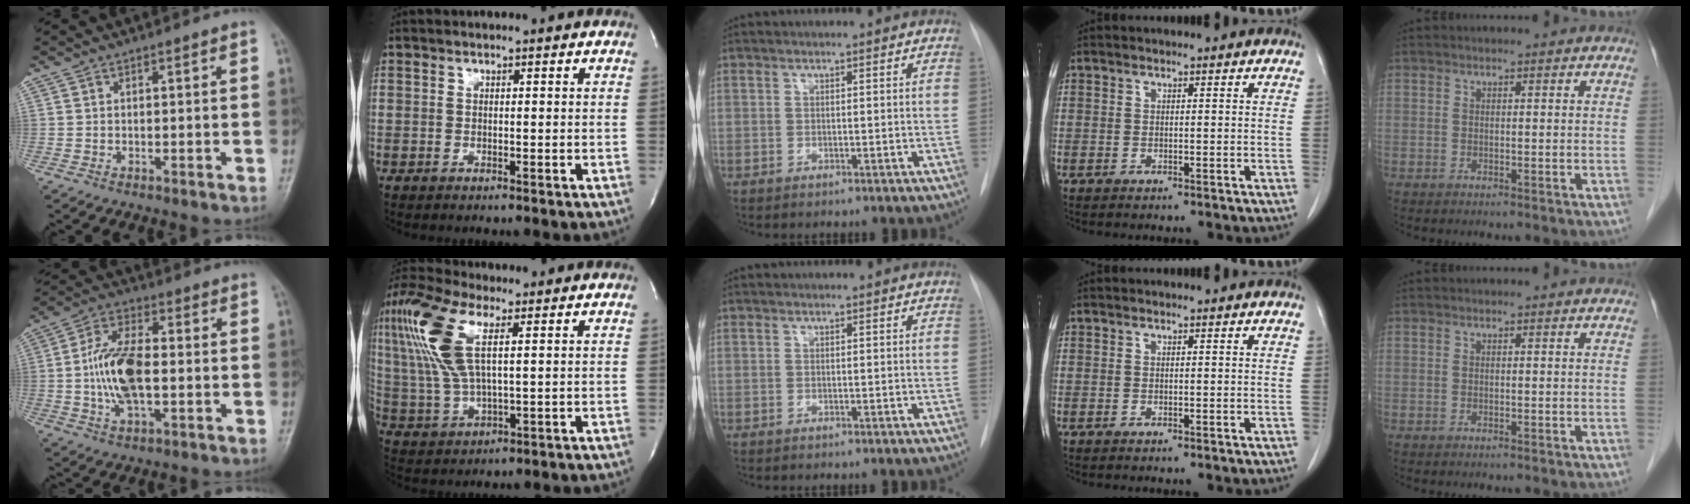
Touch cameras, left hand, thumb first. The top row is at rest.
{"thumb": {"total": 12.3, "force": [-0.7, 6.2, 10.6], "torque": [-0.207, 0.011, -0.015]}, "index": {"total": 12.3, "force": [4.3, 3.7, 10.9], "torque": [-0.266, 0.020, 0.084]}}